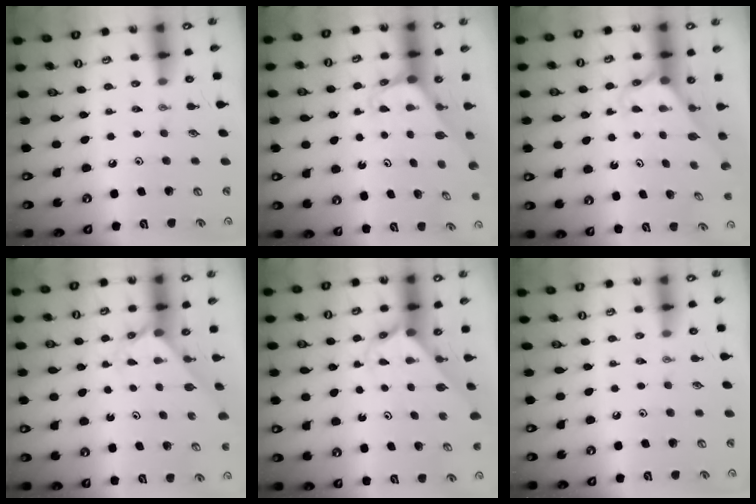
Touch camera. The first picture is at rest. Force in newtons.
{"total": 2.0, "press": 2.0, "slide": 0.1}
{"total": 2.4, "press": 2.4, "slide": 0.1}
{"total": 2.0, "press": 2.0, "slide": 0.2}
{"total": 2.3, "press": 2.3, "slide": 0.1}
{"total": 0.0}